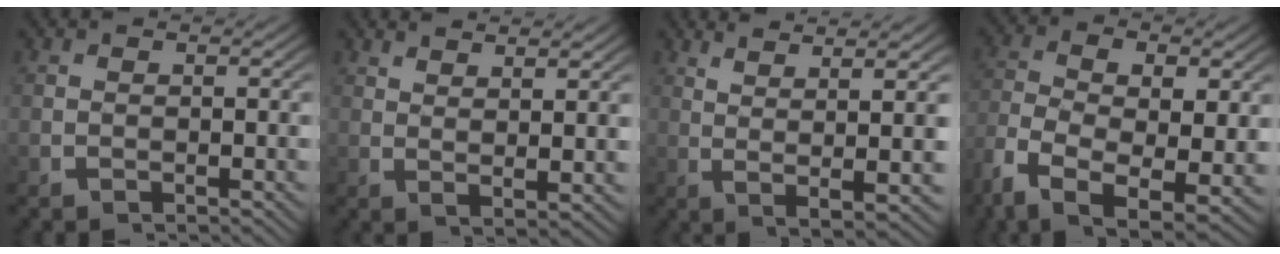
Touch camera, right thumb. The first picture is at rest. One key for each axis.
{"total": 2.8, "fx": 2.4, "fy": 0.0, "fz": 1.4, "tx": -0.025, "ty": -0.001, "tz": 0.048}
{"total": 8.1, "fx": 2.0, "fy": 2.2, "fz": 7.5, "tx": -0.115, "ty": -0.005, "tz": 0.046}
{"total": 9.8, "fx": -3.0, "fy": 5.4, "fz": 7.5, "tx": -0.168, "ty": -0.046, "tz": -0.028}